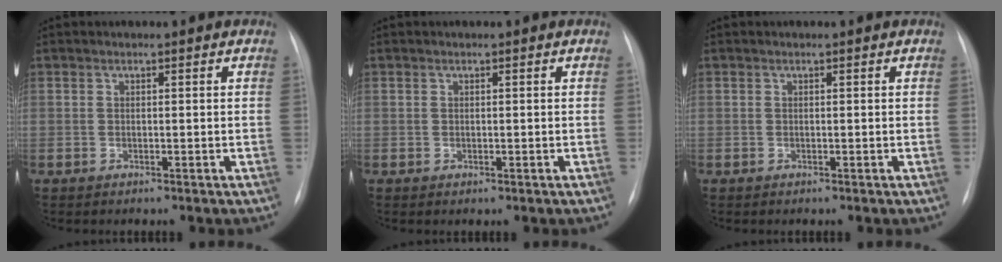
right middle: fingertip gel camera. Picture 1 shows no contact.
{"total": 0.0}
{"total": 0.0}